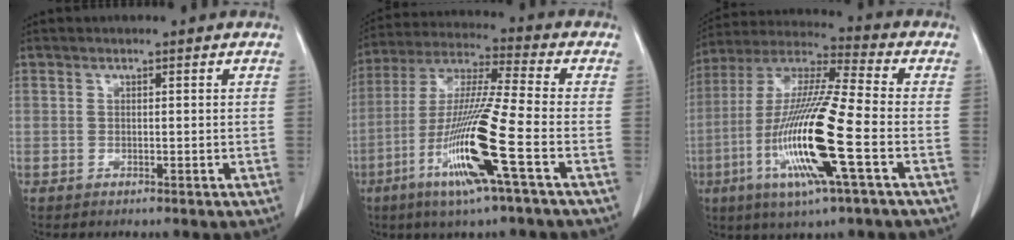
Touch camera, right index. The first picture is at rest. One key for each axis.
{"total": 15.7, "fx": -5.9, "fy": -0.8, "fz": 14.5, "tx": -0.299, "ty": -0.023, "tz": -0.118}
{"total": 18.3, "fx": -5.5, "fy": 0.6, "fz": 17.4, "tx": -0.360, "ty": -0.020, "tz": -0.109}